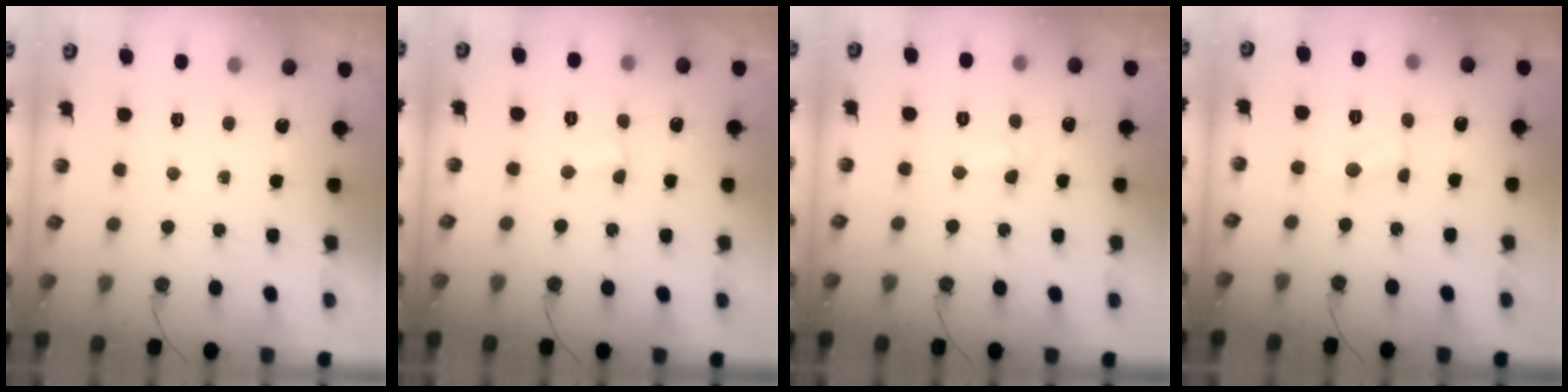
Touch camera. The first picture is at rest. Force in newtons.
{"total": 2.0, "press": 1.9, "slide": 0.6}
{"total": 3.5, "press": 3.4, "slide": 0.7}
{"total": 1.4, "press": 1.3, "slide": 0.3}